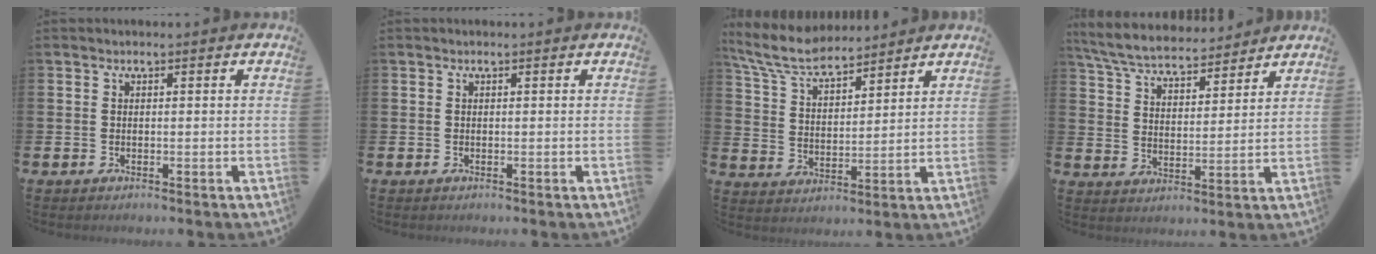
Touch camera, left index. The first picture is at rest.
{"total": 0.0}
{"total": 7.6, "force": [7.0, 1.8, 2.5], "torque": [-0.083, -0.029, 0.127]}
{"total": 6.7, "force": [6.4, 1.2, 1.5], "torque": [-0.063, -0.032, 0.116]}